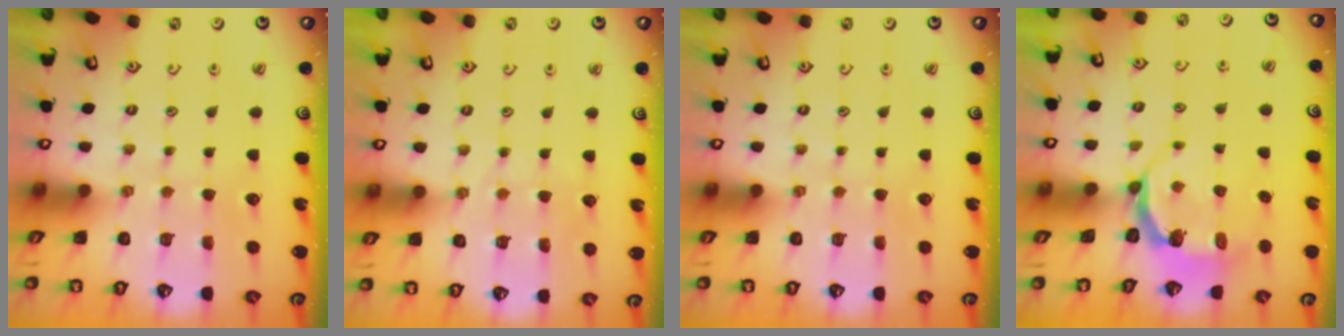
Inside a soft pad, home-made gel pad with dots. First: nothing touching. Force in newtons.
{"total": 4.7, "press": 4.6, "slide": 0.6}
{"total": 0.0}
{"total": 5.4, "press": 4.4, "slide": 3.1}